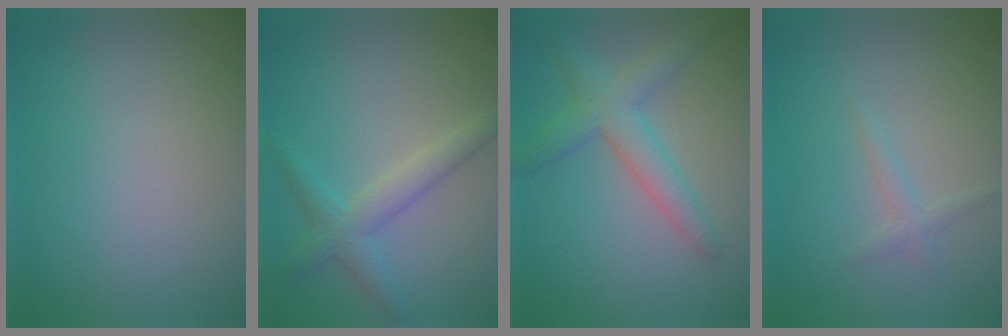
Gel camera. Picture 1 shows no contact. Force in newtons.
{"total": 3.3, "press": 3.3, "slide": 0.1}
{"total": 3.9, "press": 3.9, "slide": 0.1}
{"total": 1.1, "press": 1.1, "slide": 0.1}